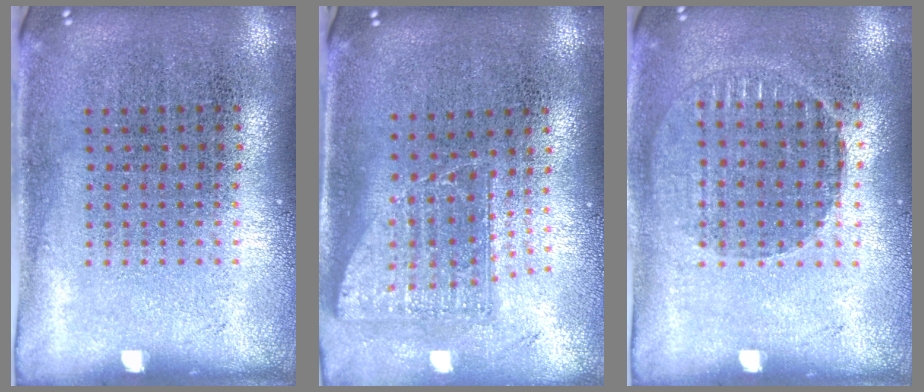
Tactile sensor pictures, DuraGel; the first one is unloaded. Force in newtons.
{"total": 1.7, "press": 1.3, "slide": 1.1}
{"total": 1.1, "press": 1.1, "slide": 0.1}